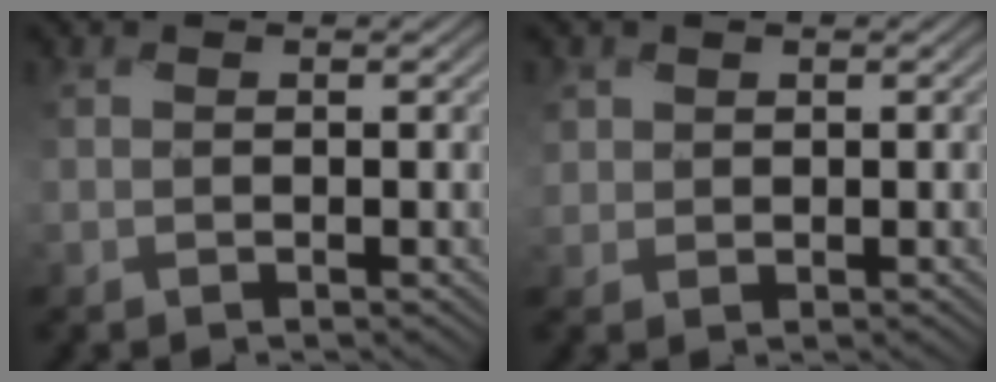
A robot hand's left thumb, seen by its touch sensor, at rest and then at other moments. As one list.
[{"total": 1.4, "force": [0.6, 1.3, 0.0], "torque": [-0.007, -0.001, 0.010]}]